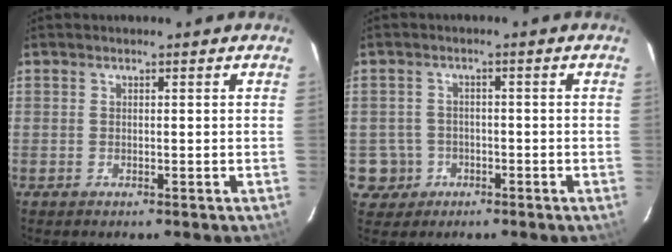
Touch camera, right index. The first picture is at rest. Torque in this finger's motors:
{"motor_torque": [-0.59, -0.33, -0.43, -0.14]}